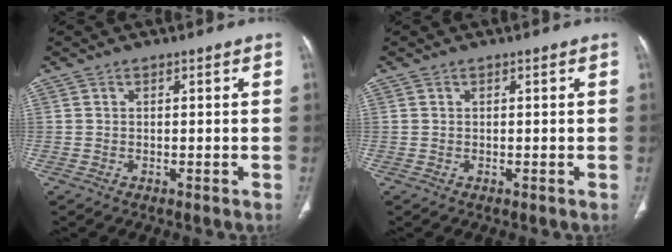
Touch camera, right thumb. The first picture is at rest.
{"total": 0.0}